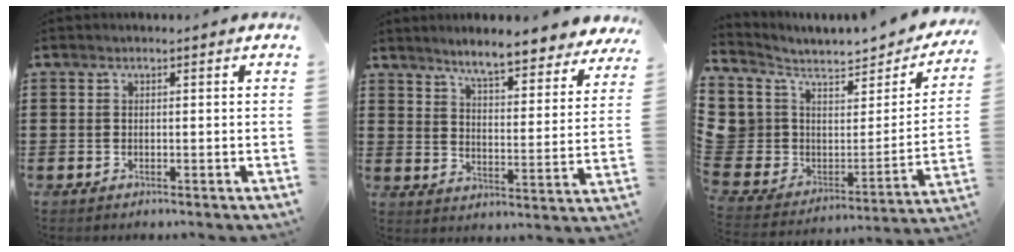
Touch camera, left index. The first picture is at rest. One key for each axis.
{"total": 6.6, "fx": 6.1, "fy": -0.2, "fz": 2.4, "tx": -0.064, "ty": -0.042, "tz": 0.102}
{"total": 4.8, "fx": 2.3, "fy": 4.2, "fz": -0.2, "tx": -0.048, "ty": -0.042, "tz": 0.040}